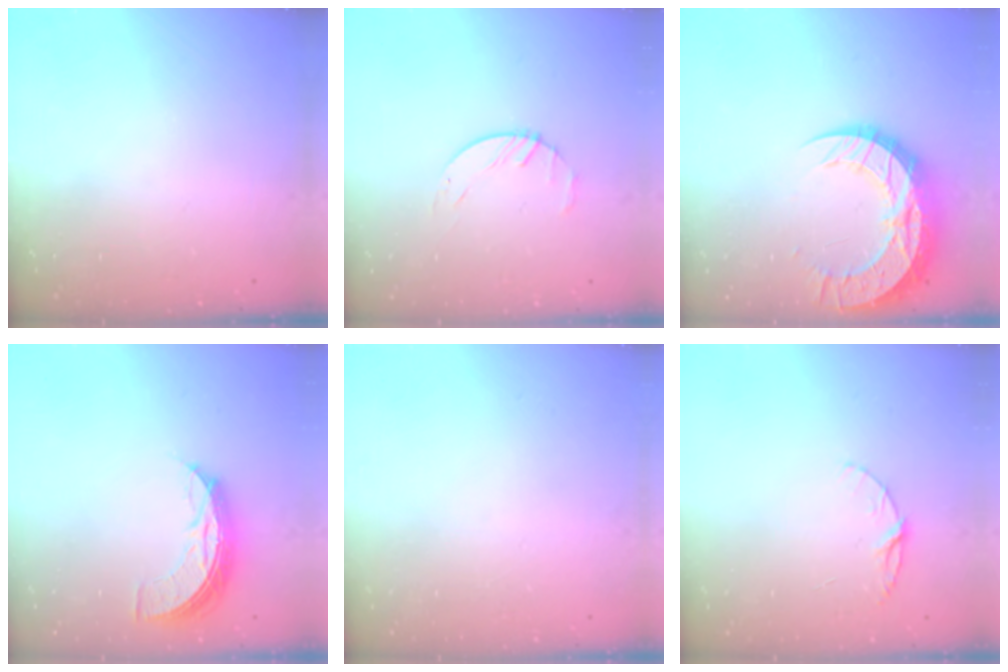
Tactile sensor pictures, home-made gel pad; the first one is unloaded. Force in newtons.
{"total": 1.6, "press": 1.6, "slide": 0.3}
{"total": 17.5, "press": 17.4, "slide": 1.4}
{"total": 7.7, "press": 7.6, "slide": 0.7}
{"total": 0.0}
{"total": 6.0, "press": 6.0, "slide": 0.6}